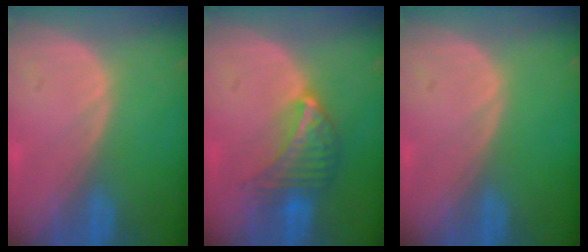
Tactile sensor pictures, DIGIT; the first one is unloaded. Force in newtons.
{"total": 7.1, "press": 6.3, "slide": 3.1}
{"total": 0.0}